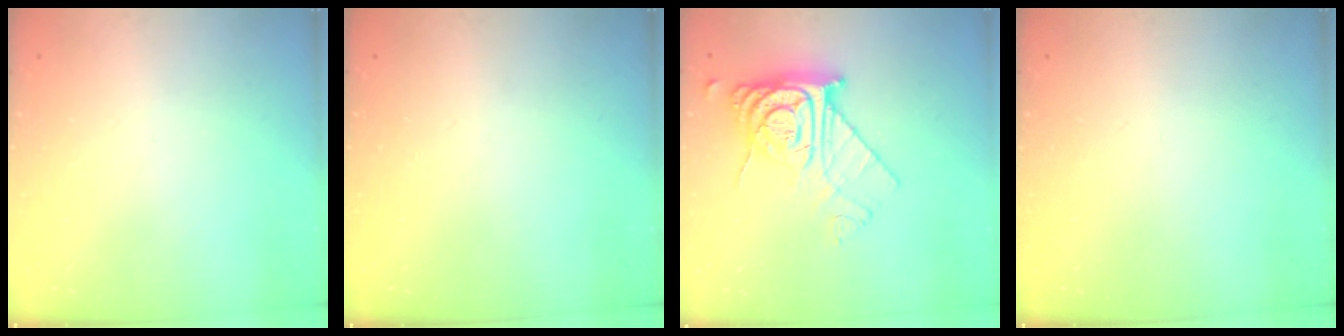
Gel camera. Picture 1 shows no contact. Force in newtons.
{"total": 0.0}
{"total": 13.2, "press": 13.1, "slide": 1.4}
{"total": 0.0}